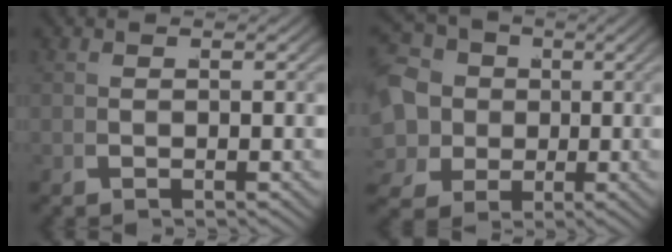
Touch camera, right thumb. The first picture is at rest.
{"total": 12.7, "force": [-0.7, 10.8, 6.6], "torque": [-0.144, -0.034, -0.025]}